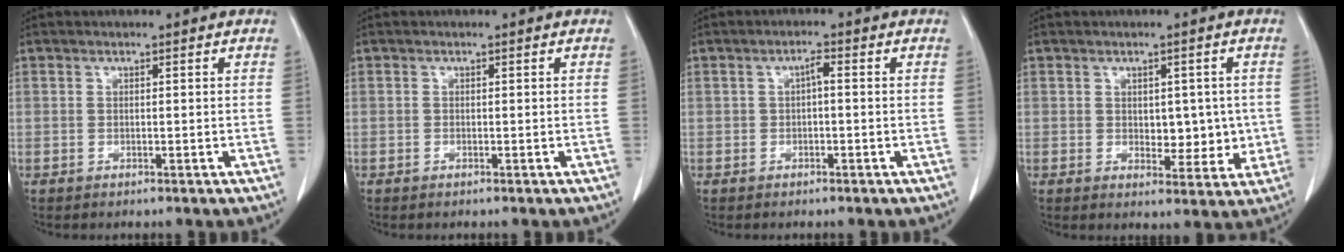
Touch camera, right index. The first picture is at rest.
{"total": 0.0}
{"total": 1.5, "force": [0.0, 0.3, 1.4], "torque": [-0.027, 0.006, 0.001]}
{"total": 5.5, "force": [0.1, 3.3, 4.4], "torque": [-0.047, -0.001, 0.010]}